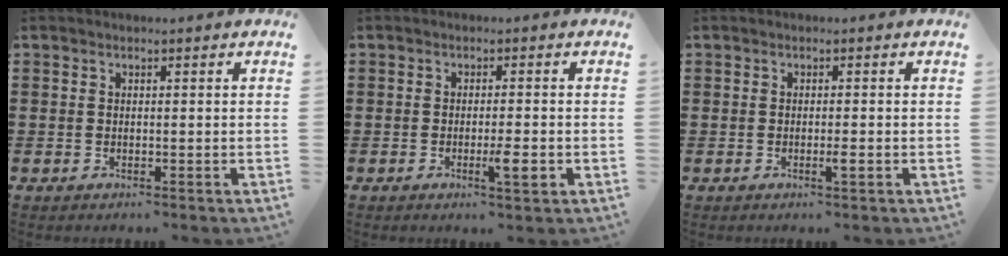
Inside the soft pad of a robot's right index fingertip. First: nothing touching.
{"total": 4.0, "force": [-1.5, 0.5, 3.6], "torque": [-0.065, -0.008, -0.025]}
{"total": 1.6, "force": [-0.7, 0.1, 1.5], "torque": [-0.032, -0.005, -0.014]}